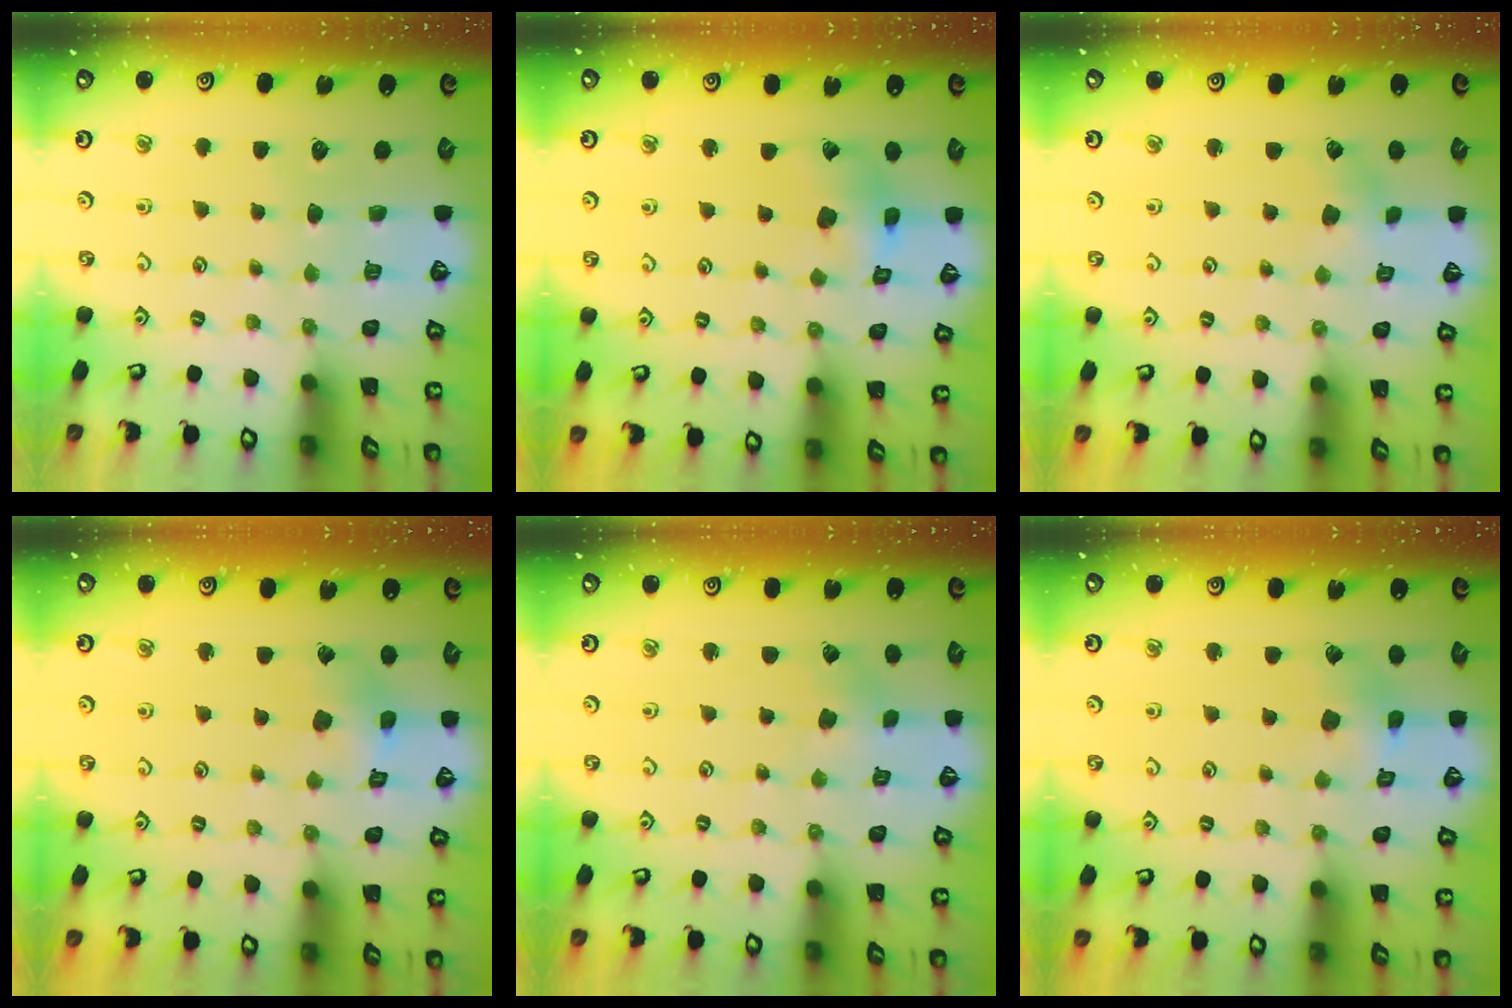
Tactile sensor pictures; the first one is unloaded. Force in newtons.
{"total": 6.9, "press": 6.9, "slide": 0.8}
{"total": 2.0, "press": 1.9, "slide": 0.6}
{"total": 4.7, "press": 4.7, "slide": 0.5}
{"total": 0.5, "press": 0.5, "slide": 0.1}
{"total": 4.0, "press": 3.9, "slide": 0.4}